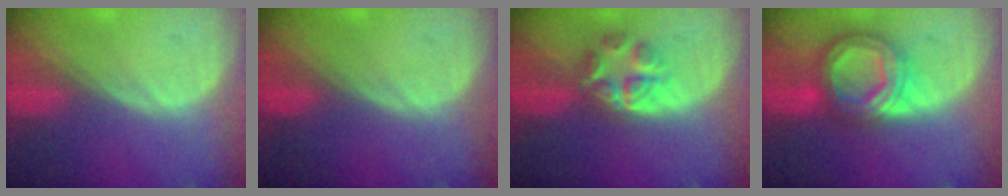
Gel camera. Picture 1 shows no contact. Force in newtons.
{"total": 0.0}
{"total": 5.6, "press": 5.3, "slide": 2.0}
{"total": 8.4, "press": 8.4, "slide": 0.7}